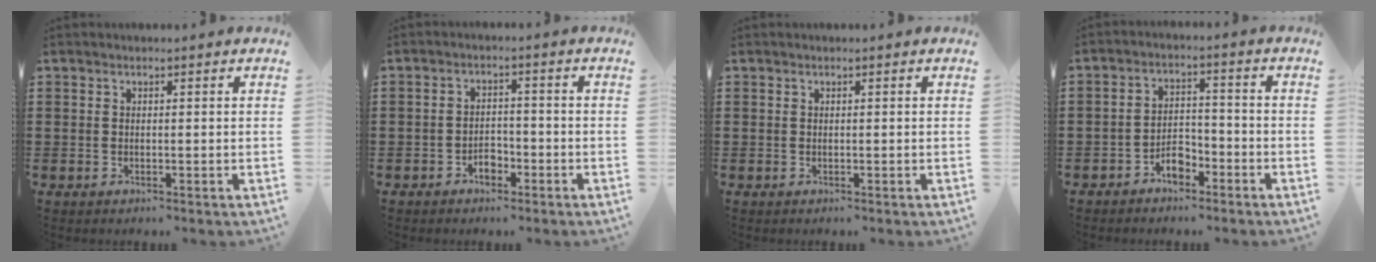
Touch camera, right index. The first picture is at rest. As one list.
[{"total": 2.9, "force": [-1.9, 1.6, 1.4], "torque": [-0.028, 0.003, -0.039]}, {"total": 0.0}, {"total": 4.3, "force": [-3.2, 1.9, 2.1], "torque": [-0.035, 0.011, -0.062]}]